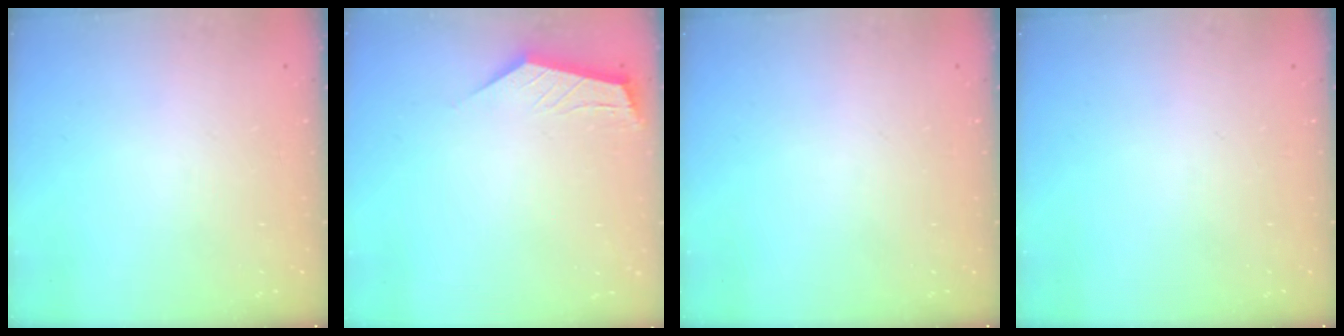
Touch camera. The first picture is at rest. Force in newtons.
{"total": 2.3, "press": 2.3, "slide": 0.3}
{"total": 0.0}
{"total": 0.0}